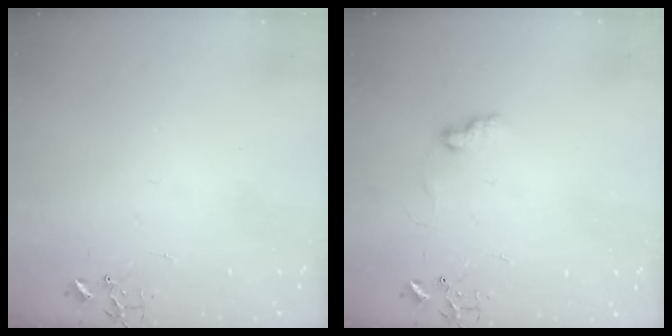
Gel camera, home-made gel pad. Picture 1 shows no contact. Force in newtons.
{"total": 7.2, "press": 7.2, "slide": 0.2}